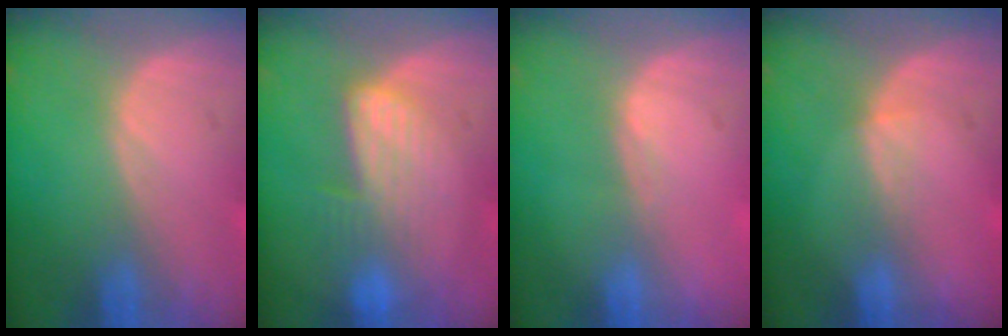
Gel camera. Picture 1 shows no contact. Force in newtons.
{"total": 7.0, "press": 5.9, "slide": 3.8}
{"total": 0.6, "press": 0.5, "slide": 0.4}
{"total": 1.7, "press": 1.3, "slide": 1.1}